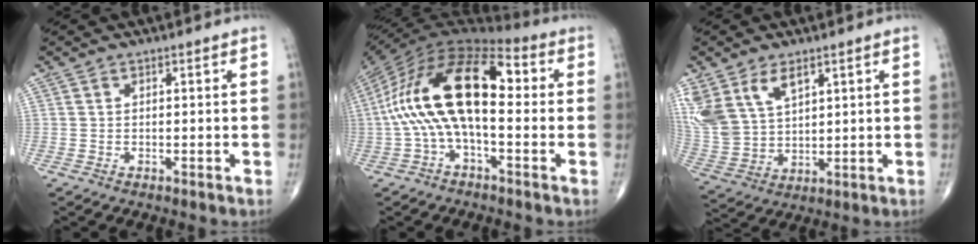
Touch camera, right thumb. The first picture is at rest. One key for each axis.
{"total": 19.7, "fx": 0.2, "fy": 9.3, "fz": 17.4, "tx": -0.313, "ty": 0.051, "tz": -0.007}
{"total": 13.9, "fx": 7.1, "fy": 8.4, "fz": 8.5, "tx": -0.183, "ty": -0.017, "tz": 0.155}